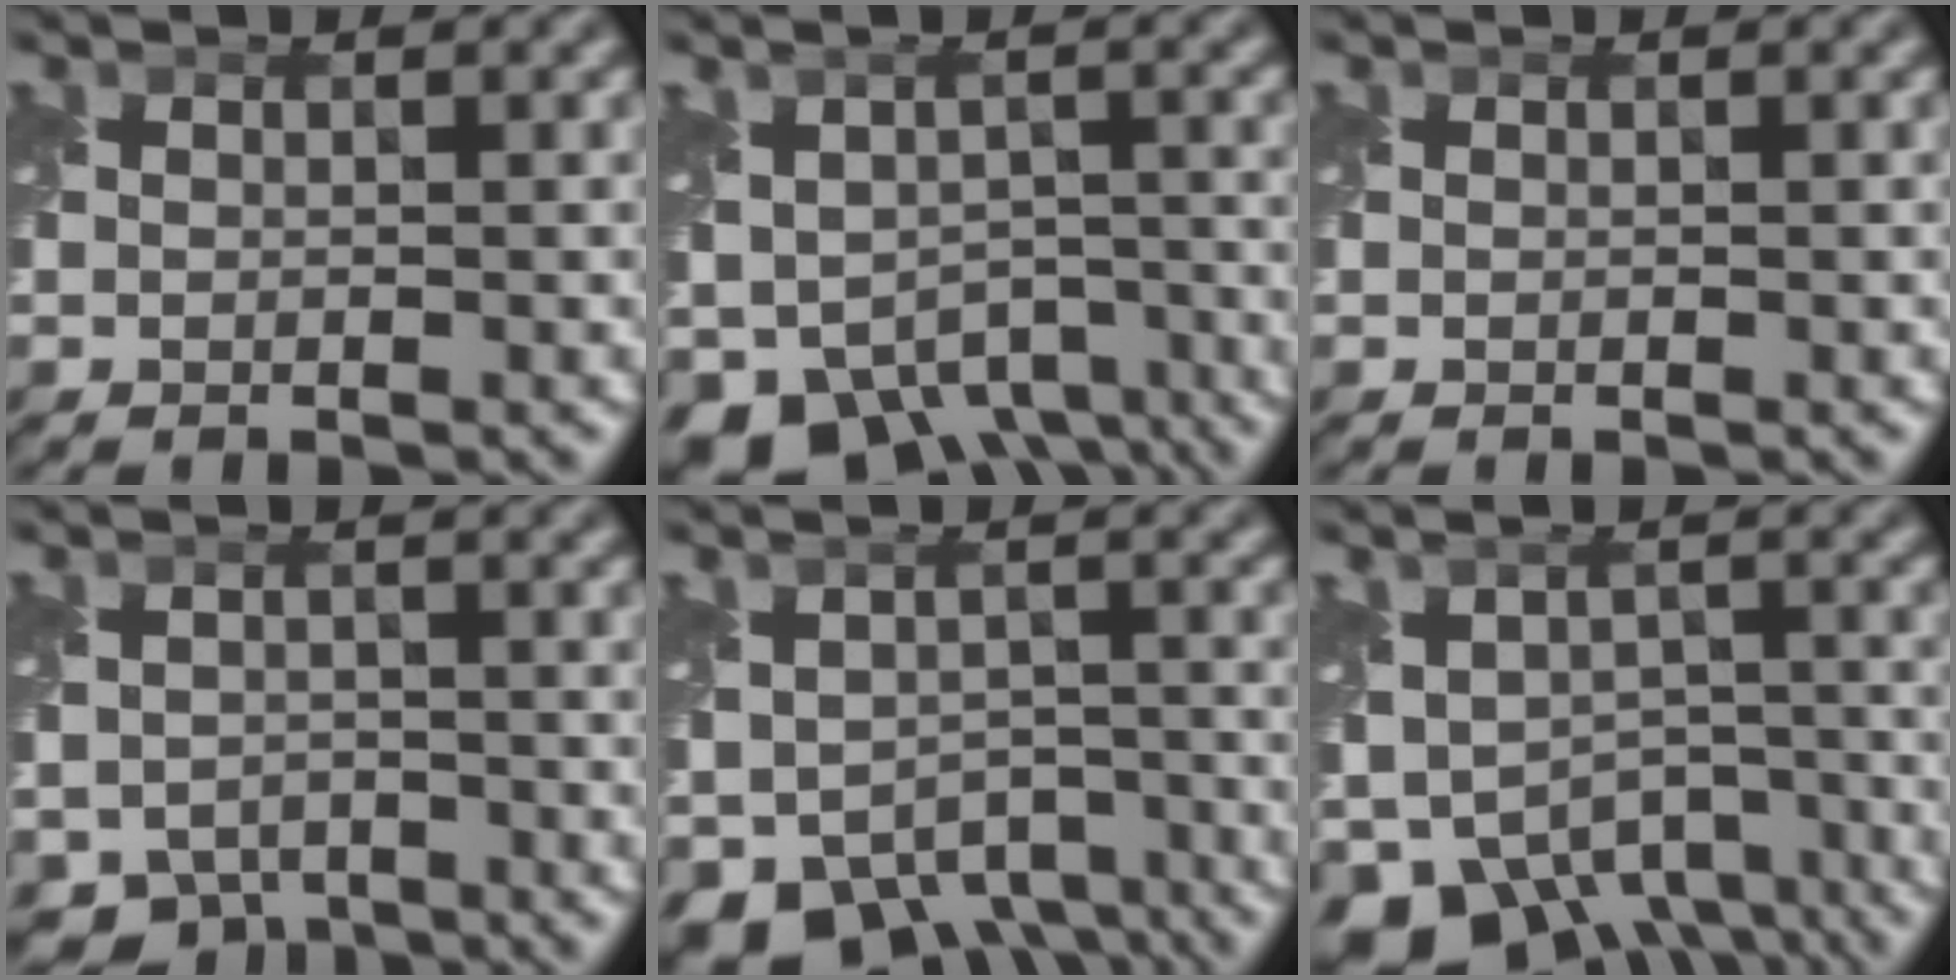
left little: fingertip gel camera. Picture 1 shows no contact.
{"total": 10.2, "force": [-6.1, 6.5, 4.9], "torque": [-0.097, -0.028, -0.087]}
{"total": 0.0}
{"total": 4.5, "force": [-3.3, 2.8, 1.2], "torque": [-0.015, -0.019, -0.057]}
{"total": 9.3, "force": [-5.8, 5.8, 4.3], "torque": [-0.082, -0.025, -0.086]}
{"total": 10.8, "force": [-7.1, 6.5, 4.9], "torque": [-0.094, -0.025, -0.103]}